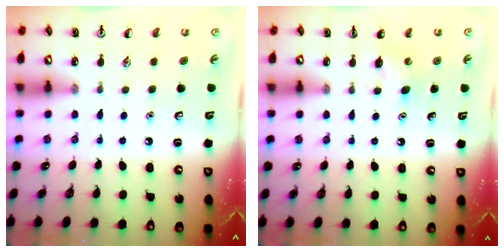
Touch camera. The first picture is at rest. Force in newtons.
{"total": 4.6, "press": 4.4, "slide": 1.3}